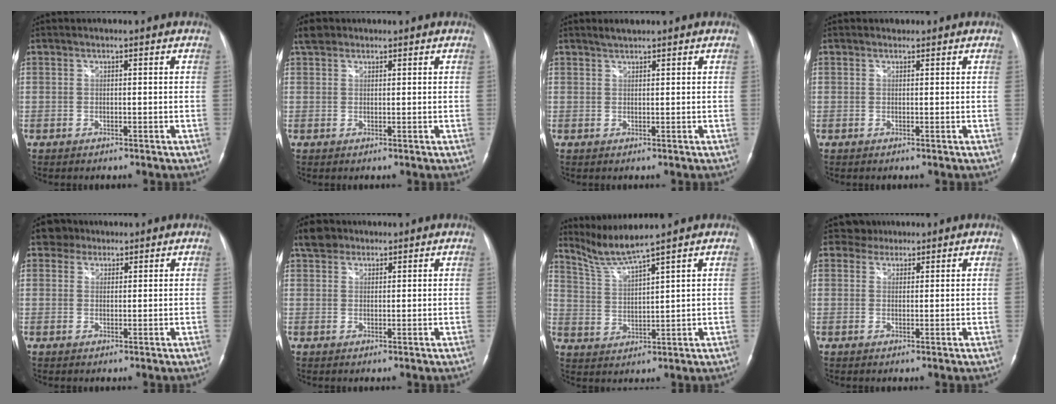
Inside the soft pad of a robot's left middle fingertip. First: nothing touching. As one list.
[{"total": 2.6, "force": [1.9, 1.5, 0.8], "torque": [-0.024, 0.018, 0.036]}, {"total": 1.4, "force": [1.4, 0.0, 0.5], "torque": [-0.013, 0.003, 0.029]}, {"total": 0.6, "force": [0.5, 0.3, 0.0], "torque": [-0.002, 0.001, 0.009]}, {"total": 2.8, "force": [2.1, 1.8, -0.1], "torque": [0.001, 0.010, 0.031]}, {"total": 3.5, "force": [2.6, 2.2, 0.9], "torque": [-0.025, 0.016, 0.050]}, {"total": 6.0, "force": [5.3, -2.0, 1.8], "torque": [-0.050, -0.011, 0.112]}, {"total": 2.4, "force": [2.0, 1.3, -0.5], "torque": [0.009, 0.007, 0.030]}]